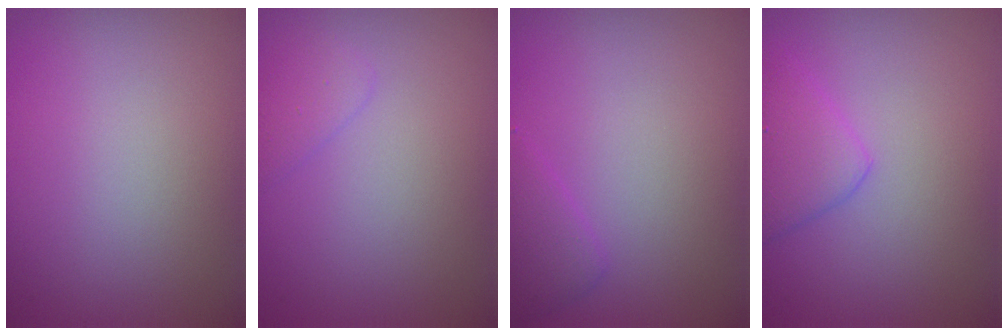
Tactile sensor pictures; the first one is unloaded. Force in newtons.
{"total": 1.3, "press": 1.3, "slide": 0.0}
{"total": 1.7, "press": 1.7, "slide": 0.1}
{"total": 2.8, "press": 2.8, "slide": 0.2}